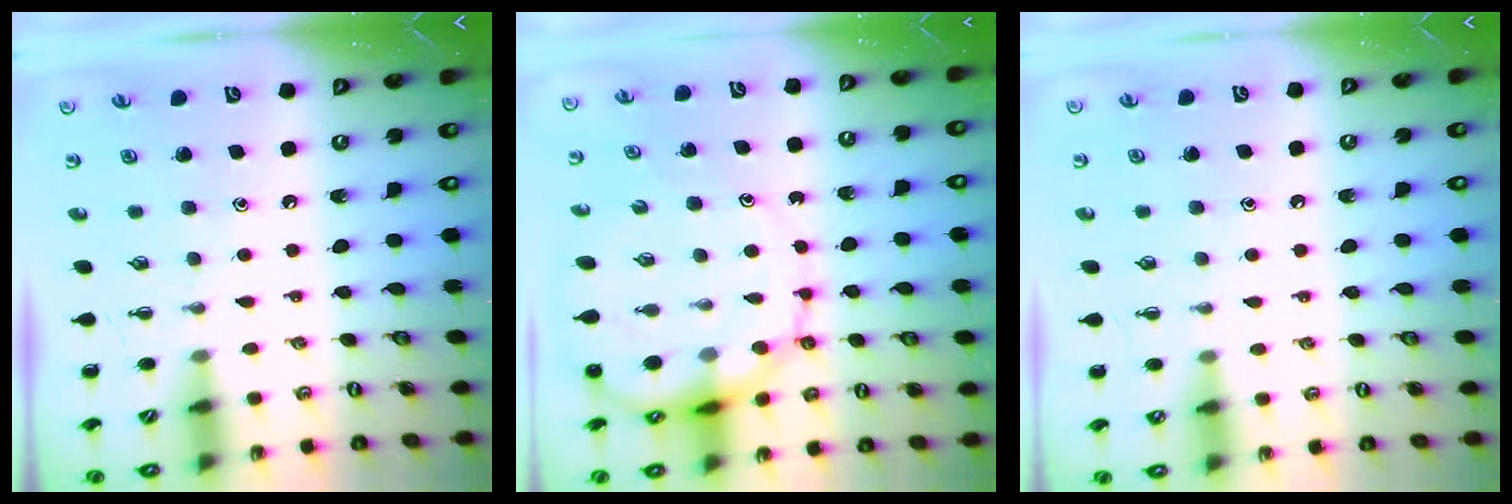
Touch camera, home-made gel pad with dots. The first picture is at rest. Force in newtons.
{"total": 14.4, "press": 13.9, "slide": 3.7}
{"total": 4.7, "press": 4.4, "slide": 1.7}